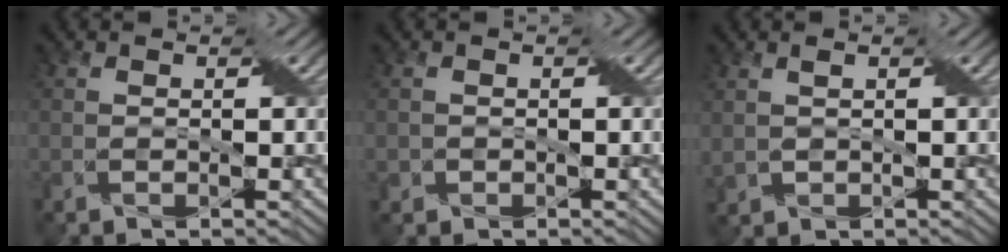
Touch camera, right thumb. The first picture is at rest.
{"total": 1.1, "force": [-0.5, 1.0, -0.1], "torque": [0.003, -0.003, -0.012]}
{"total": 1.9, "force": [0.6, 1.4, 1.1], "torque": [-0.033, -0.003, 0.014]}